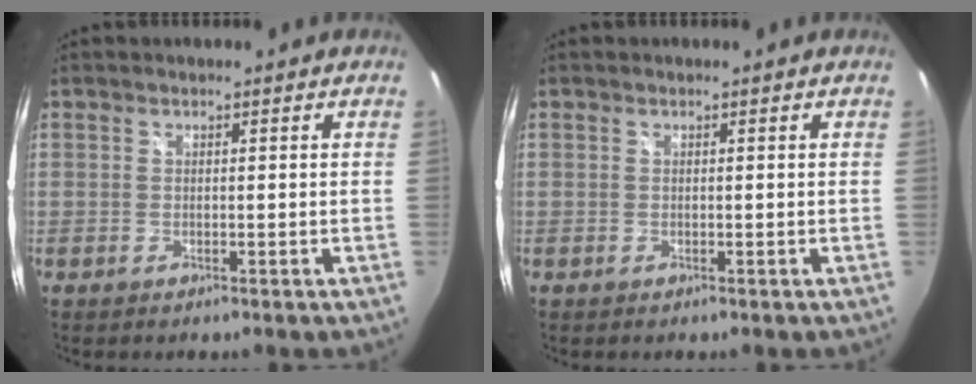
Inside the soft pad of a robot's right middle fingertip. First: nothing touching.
{"total": 0.0}